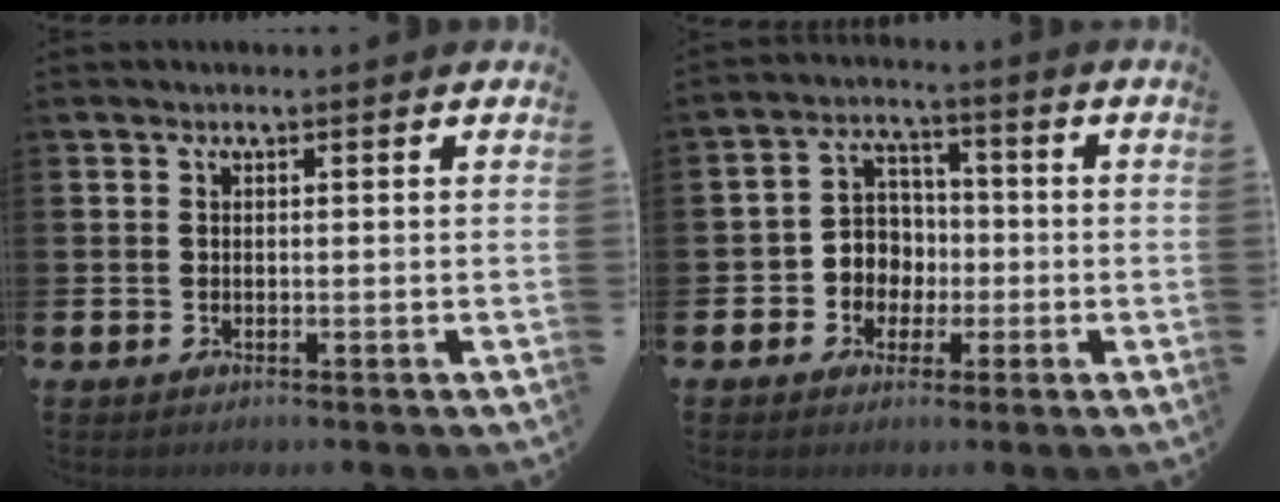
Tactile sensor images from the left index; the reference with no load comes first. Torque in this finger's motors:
{"motor_torque": [0.24, 0.03, 0.05, 0.00]}